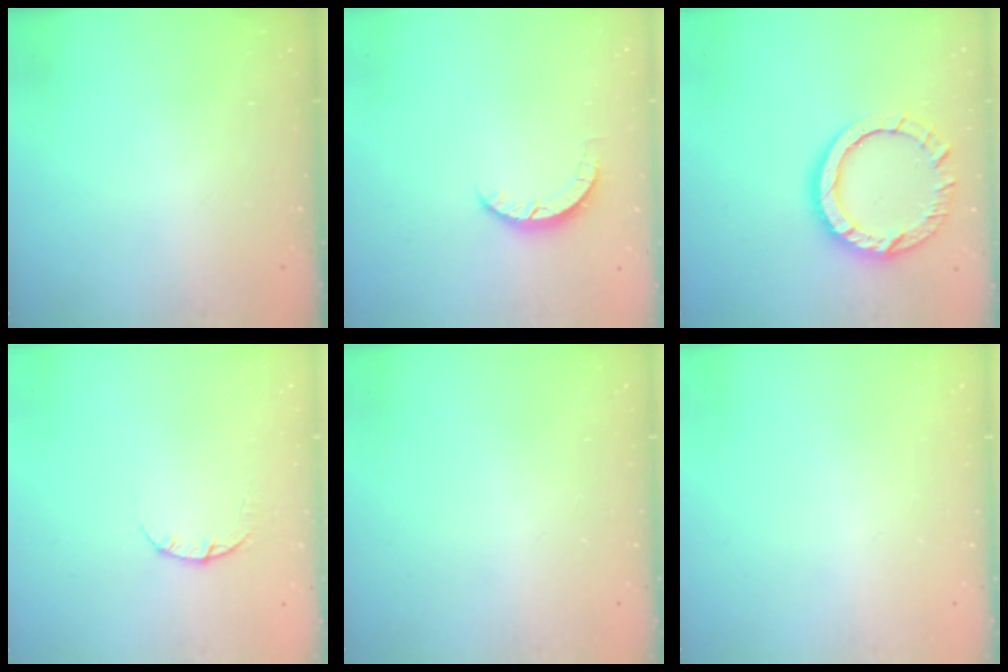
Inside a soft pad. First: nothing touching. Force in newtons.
{"total": 3.1, "press": 3.0, "slide": 0.4}
{"total": 12.9, "press": 12.8, "slide": 1.4}
{"total": 2.3, "press": 2.3, "slide": 0.3}
{"total": 0.0}
{"total": 0.0}